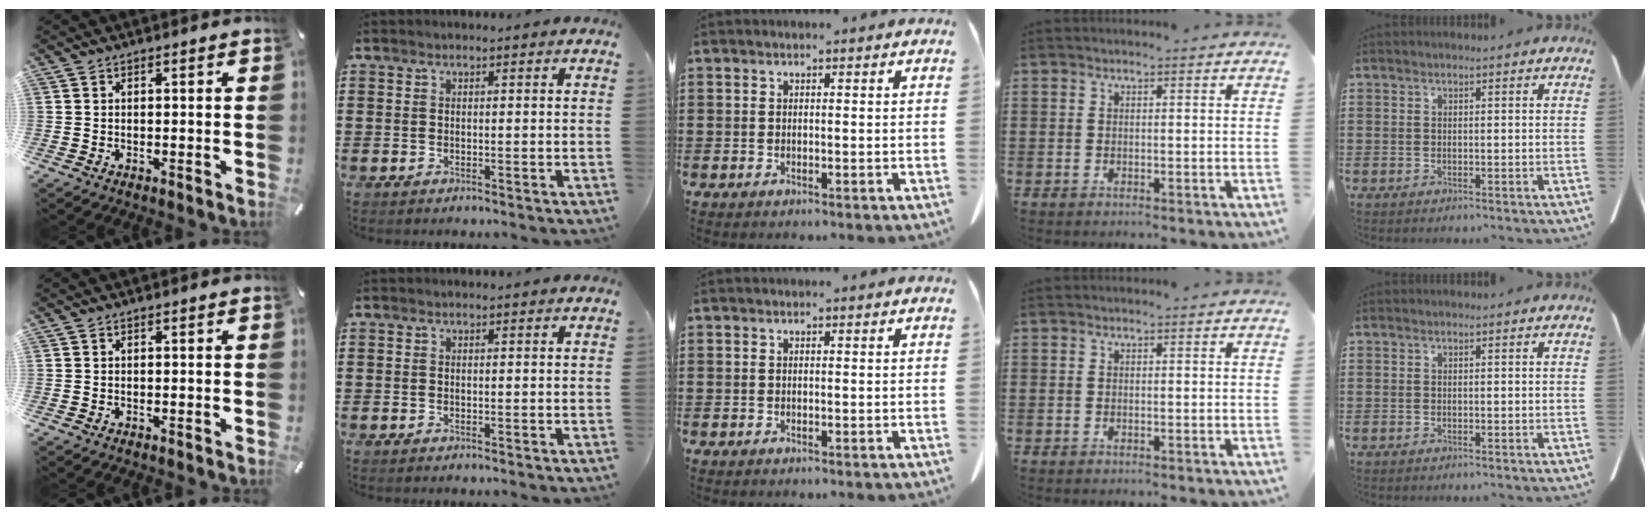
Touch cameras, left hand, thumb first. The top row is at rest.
{}